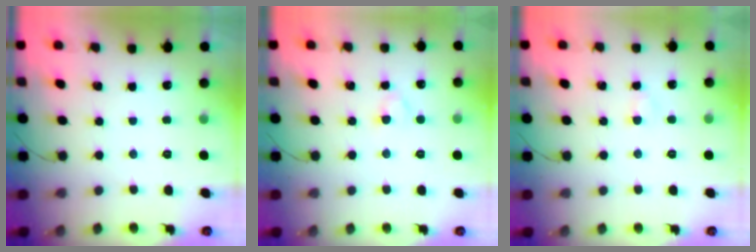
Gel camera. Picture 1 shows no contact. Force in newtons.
{"total": 2.7, "press": 2.4, "slide": 1.2}
{"total": 2.5, "press": 2.3, "slide": 0.9}